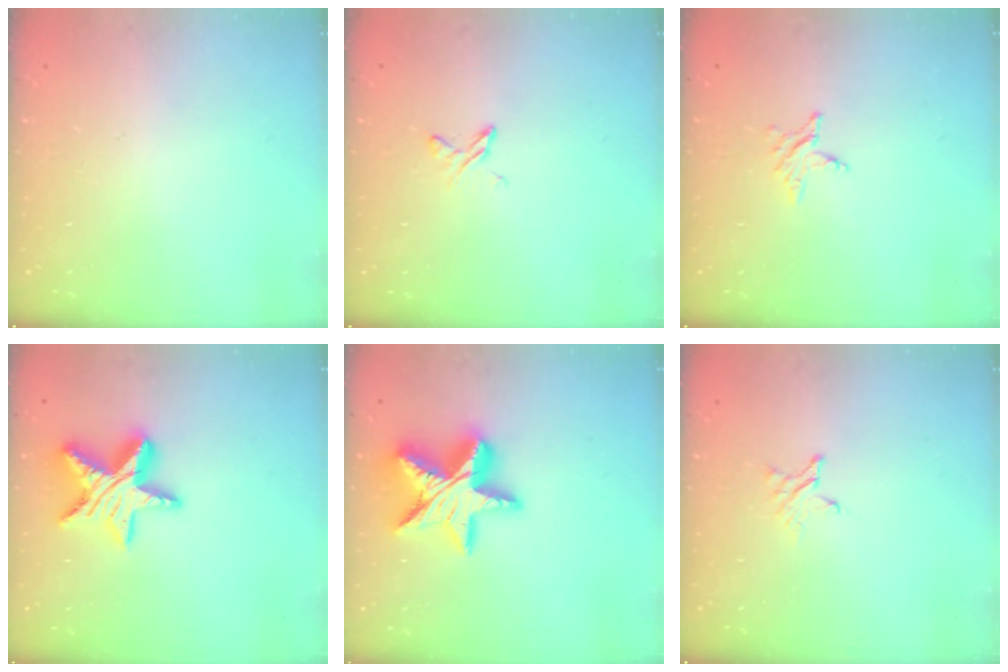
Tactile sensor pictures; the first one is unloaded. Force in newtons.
{"total": 4.5, "press": 4.5, "slide": 0.5}
{"total": 2.8, "press": 2.8, "slide": 0.3}
{"total": 15.0, "press": 14.9, "slide": 1.2}
{"total": 18.7, "press": 18.6, "slide": 1.8}
{"total": 2.4, "press": 2.4, "slide": 0.2}